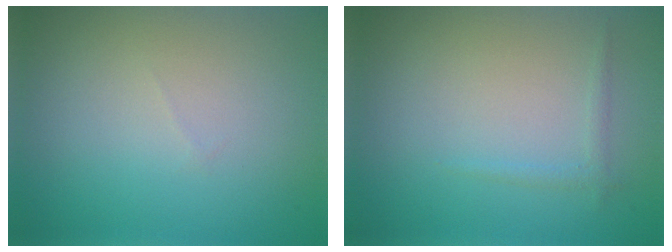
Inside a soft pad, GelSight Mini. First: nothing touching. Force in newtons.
{"total": 0.9, "press": 0.9, "slide": 0.1}